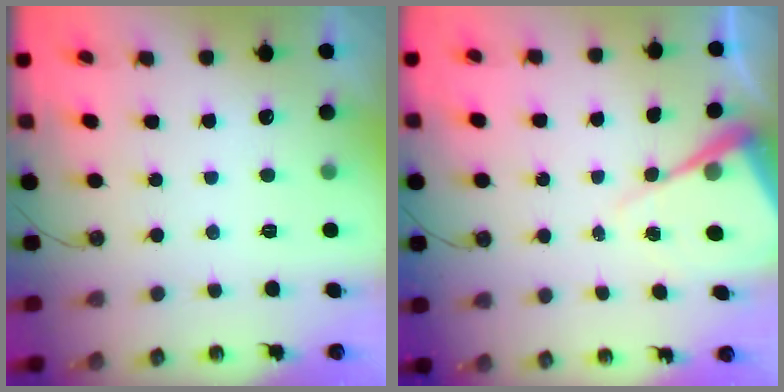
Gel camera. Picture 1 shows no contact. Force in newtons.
{"total": 8.4, "press": 8.4, "slide": 0.5}